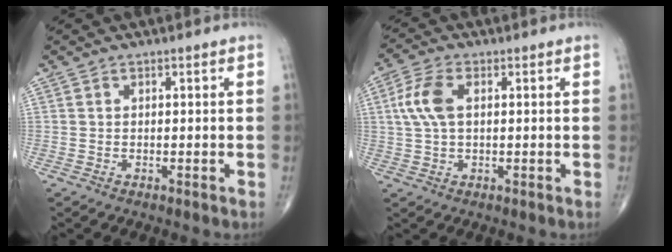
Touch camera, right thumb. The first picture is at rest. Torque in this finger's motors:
{"motor_torque": [-0.25, 0.67, 0.92, 0.25, 0.06]}